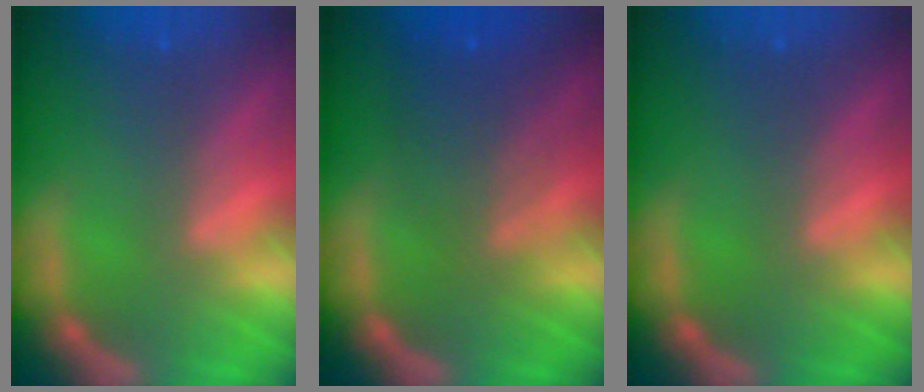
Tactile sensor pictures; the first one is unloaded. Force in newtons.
{"total": 5.0}
{"total": 0.0}